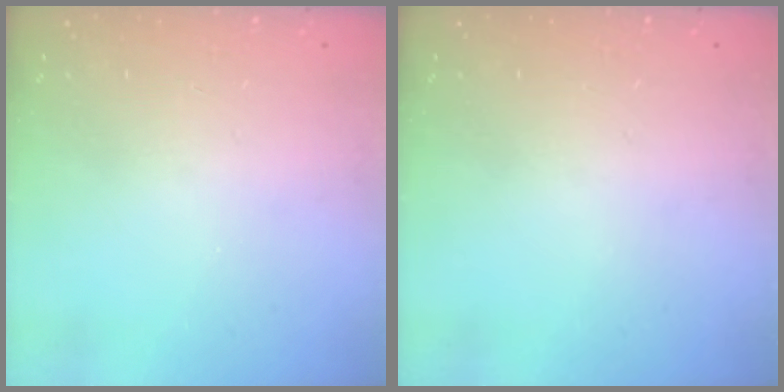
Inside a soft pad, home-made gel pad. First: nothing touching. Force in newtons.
{"total": 0.0}